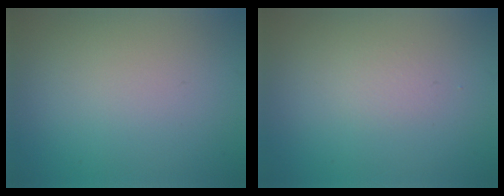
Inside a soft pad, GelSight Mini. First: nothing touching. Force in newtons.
{"total": 0.7, "press": 0.7, "slide": 0.0}